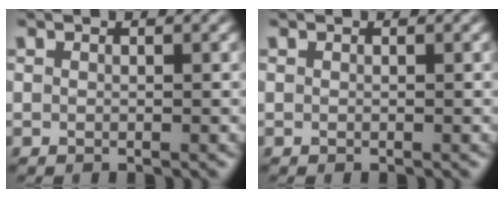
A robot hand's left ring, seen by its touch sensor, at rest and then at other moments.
{"total": 0.0}